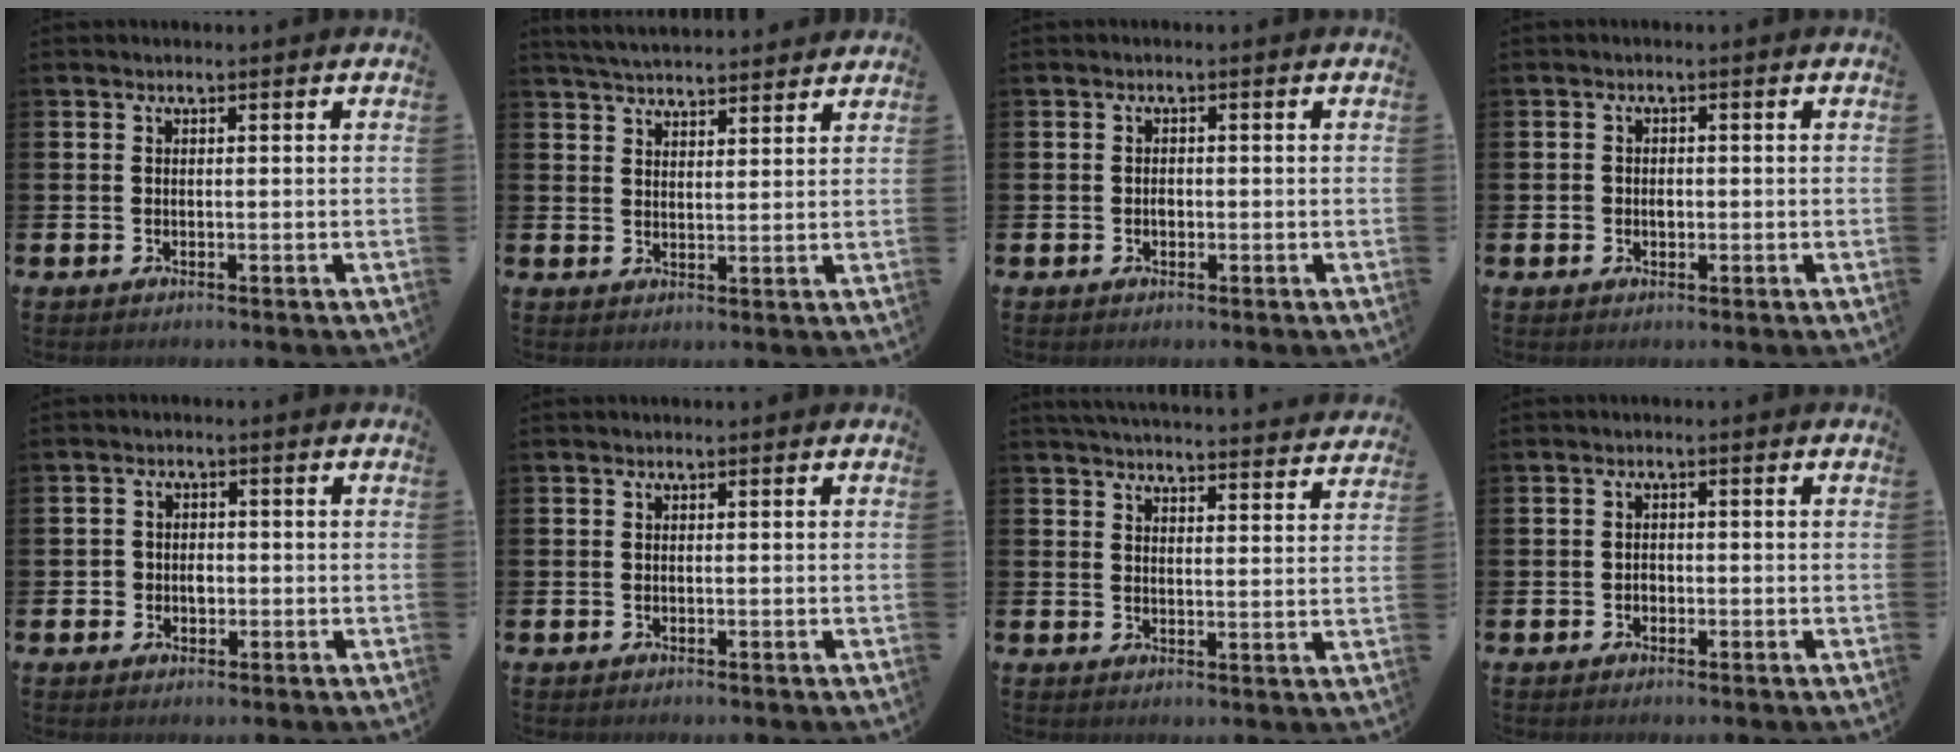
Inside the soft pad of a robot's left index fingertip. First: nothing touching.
{"total": 4.4, "force": [4.4, 0.3, 0.5], "torque": [-0.017, -0.023, 0.080]}
{"total": 0.9, "force": [-0.2, 0.7, 0.6], "torque": [-0.005, 0.000, -0.006]}
{"total": 1.2, "force": [-0.1, 1.1, 0.5], "torque": [0.002, 0.001, -0.006]}
{"total": 2.0, "force": [-0.4, 1.9, 0.6], "torque": [-0.002, 0.001, -0.016]}
{"total": 0.0}
{"total": 4.8, "force": [4.8, 0.0, 0.3], "torque": [-0.012, -0.035, 0.083]}
{"total": 1.0, "force": [-0.4, 0.9, 0.4], "torque": [-0.002, 0.001, -0.010]}